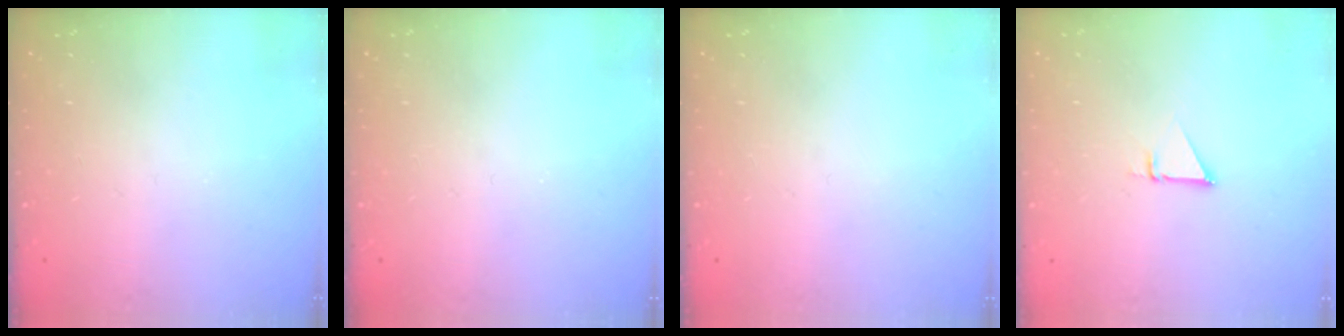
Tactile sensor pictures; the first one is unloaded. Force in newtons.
{"total": 0.0}
{"total": 0.0}
{"total": 1.4, "press": 1.4, "slide": 0.0}